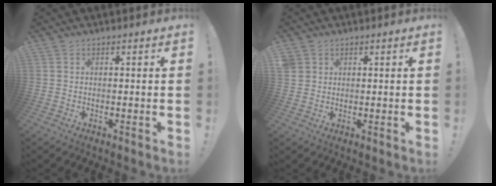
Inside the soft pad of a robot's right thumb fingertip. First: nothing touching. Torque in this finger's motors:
{"motor_torque": [0.34, 0.64, 0.18, -0.02, 0.02]}